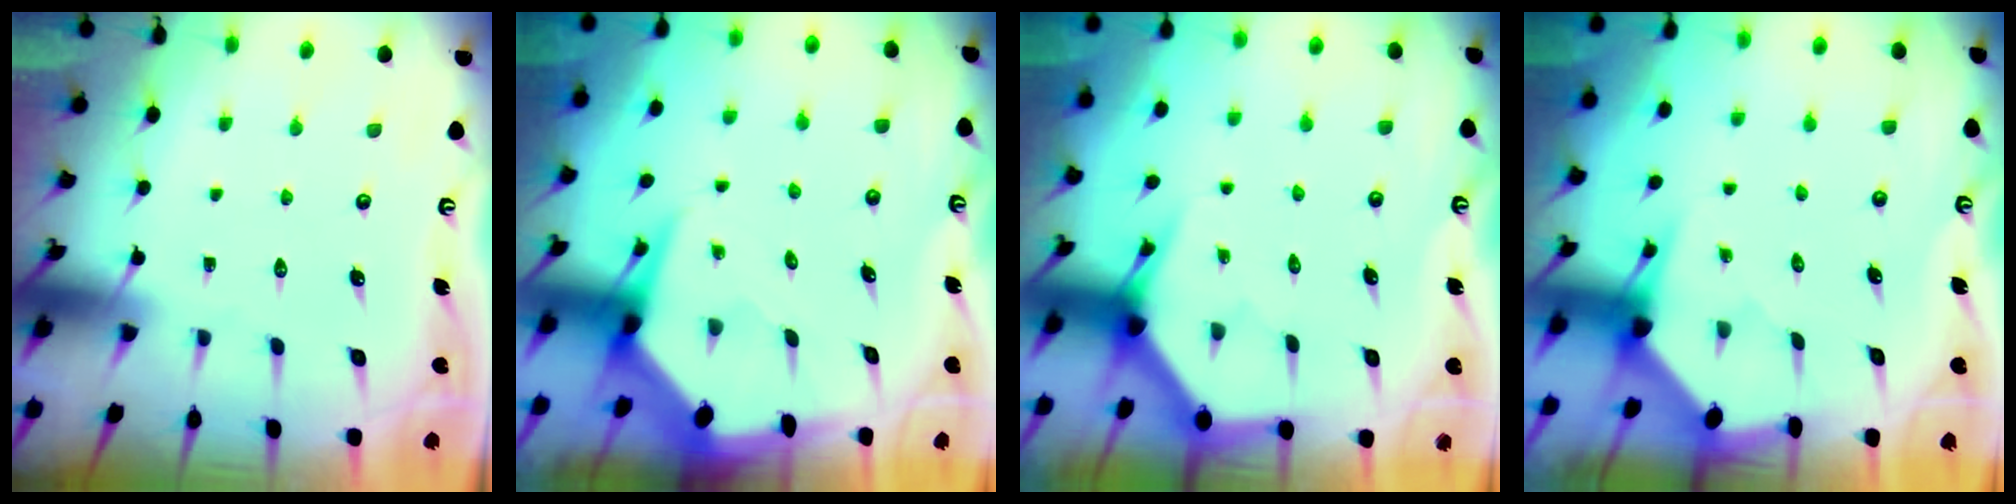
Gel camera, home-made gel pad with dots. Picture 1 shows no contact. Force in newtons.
{"total": 6.1, "press": 6.0, "slide": 0.8}
{"total": 3.8, "press": 3.8, "slide": 0.2}
{"total": 3.2, "press": 3.2, "slide": 0.3}